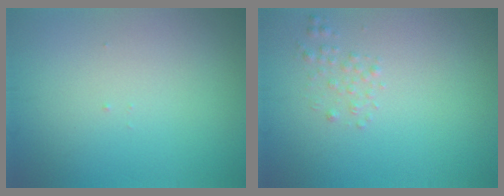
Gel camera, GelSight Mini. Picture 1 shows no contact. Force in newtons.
{"total": 1.0, "press": 1.0, "slide": 0.1}